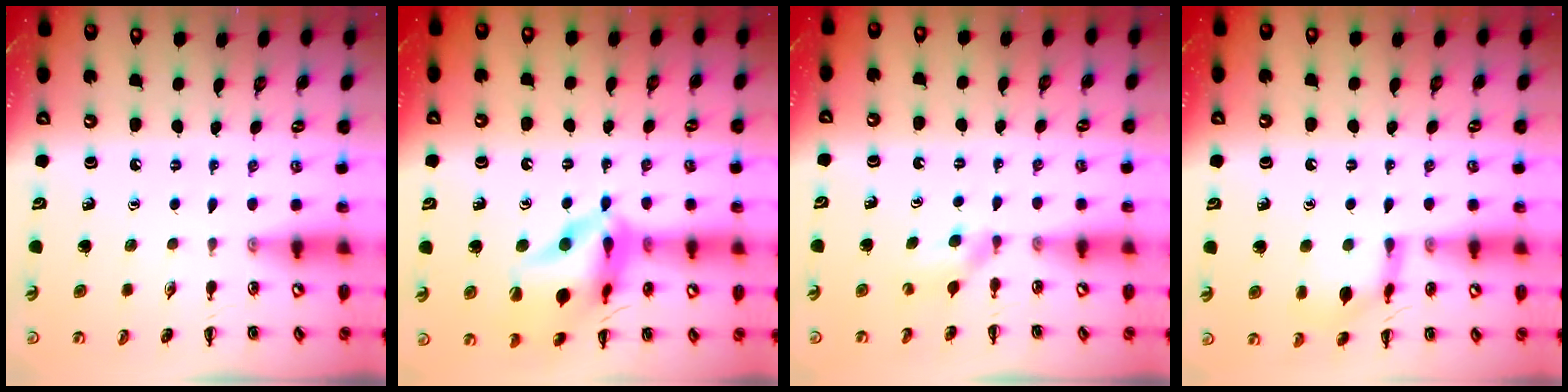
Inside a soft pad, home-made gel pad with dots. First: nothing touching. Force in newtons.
{"total": 18.3, "press": 18.1, "slide": 2.8}
{"total": 2.7, "press": 2.5, "slide": 1.0}
{"total": 10.8, "press": 10.8, "slide": 0.3}